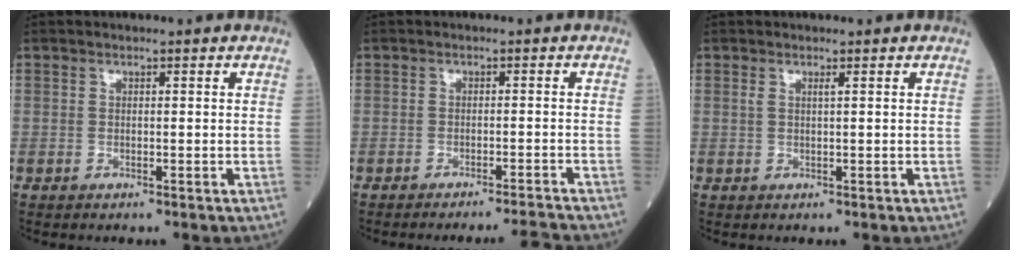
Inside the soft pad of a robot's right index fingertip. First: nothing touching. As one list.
[{"total": 4.5, "force": [-4.1, -1.8, 0.2], "torque": [-0.001, -0.002, -0.059]}, {"total": 0.7, "force": [0.3, -0.2, 0.7], "torque": [-0.018, 0.002, 0.008]}]